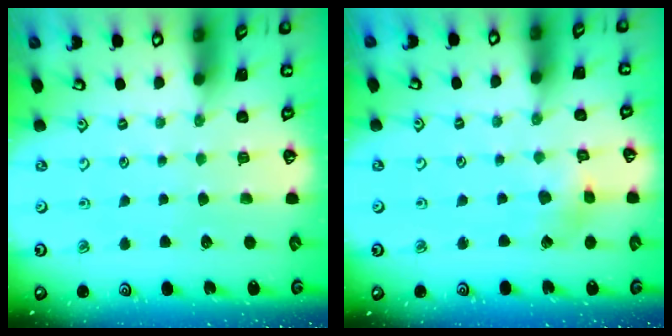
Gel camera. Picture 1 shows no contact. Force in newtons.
{"total": 3.2, "press": 3.2, "slide": 0.3}